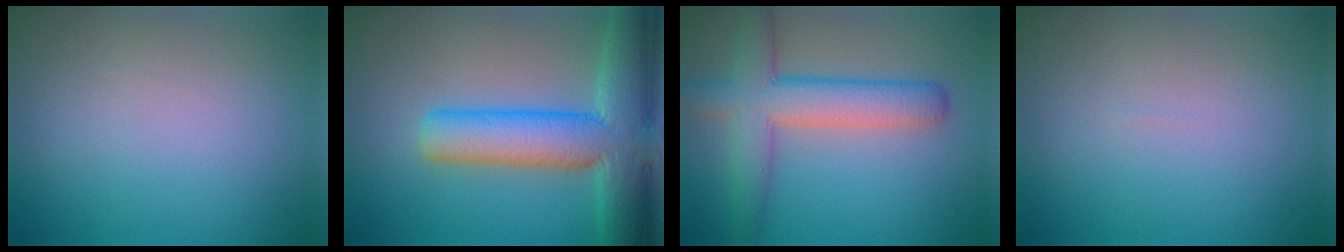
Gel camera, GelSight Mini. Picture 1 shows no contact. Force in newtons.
{"total": 9.3, "press": 9.3, "slide": 0.4}
{"total": 6.1, "press": 6.1, "slide": 0.3}
{"total": 0.0}